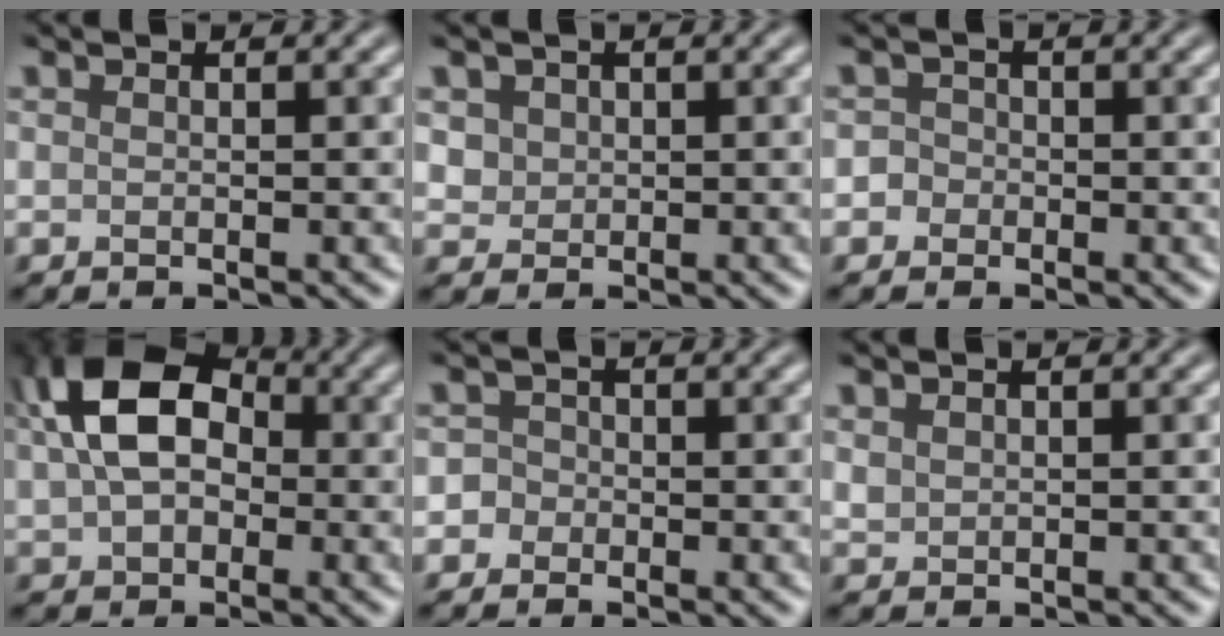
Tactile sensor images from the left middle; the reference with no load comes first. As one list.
[{"total": 2.0, "force": [0.8, 1.7, 0.7], "torque": [-0.024, -0.004, 0.029]}, {"total": 2.1, "force": [-0.4, 1.9, 0.5], "torque": [0.013, 0.013, -0.026]}, {"total": 10.5, "force": [1.8, 7.2, 7.4], "torque": [-0.140, 0.020, 0.023]}, {"total": 2.5, "force": [-0.7, 2.3, 0.5], "torque": [0.018, 0.013, -0.033]}, {"total": 0.9, "force": [0.5, 0.7, 0.3], "torque": [-0.009, -0.002, 0.015]}]